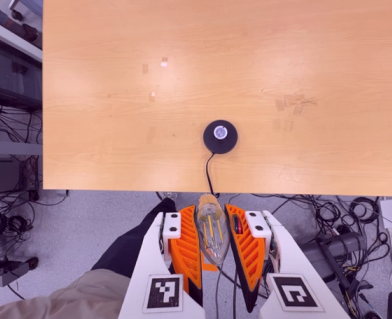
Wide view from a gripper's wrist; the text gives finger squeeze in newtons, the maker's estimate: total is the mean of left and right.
{"total": 20.5, "left": 21.9, "right": 19.1}